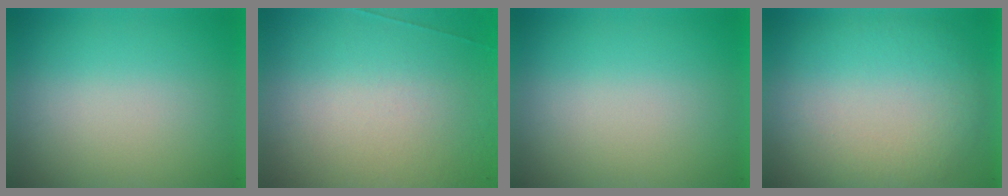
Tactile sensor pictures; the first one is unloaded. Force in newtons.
{"total": 6.8}
{"total": 0.0}
{"total": 2.2}